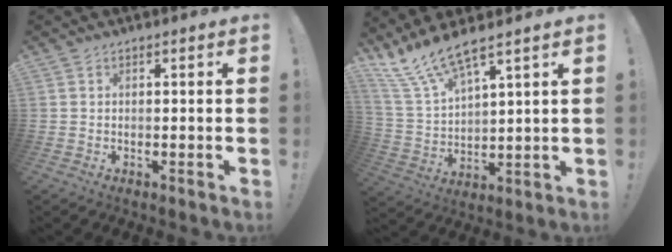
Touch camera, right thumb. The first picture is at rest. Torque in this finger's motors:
{"motor_torque": [0.05, 0.06, 0.58, 0.53, 0.02]}